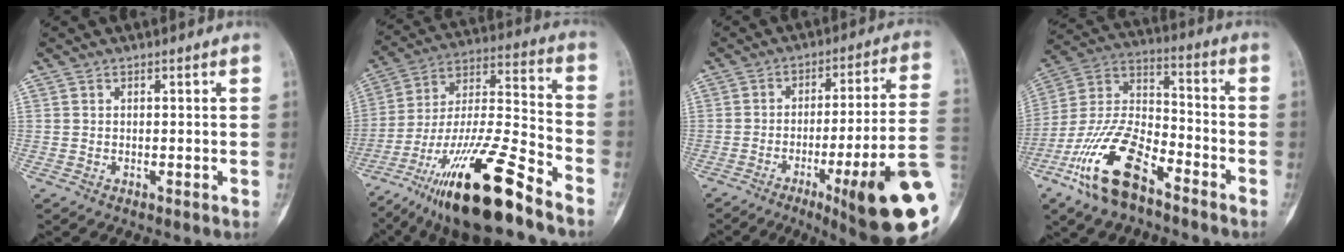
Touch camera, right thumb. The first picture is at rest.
{"total": 19.8, "force": [-13.0, 4.2, 14.3], "torque": [-0.263, 0.068, -0.225]}
{"total": 22.5, "force": [-7.8, 2.7, 20.9], "torque": [-0.236, 0.015, -0.107]}
{"total": 17.8, "force": [-10.3, 7.7, 12.3], "torque": [-0.242, 0.060, -0.200]}